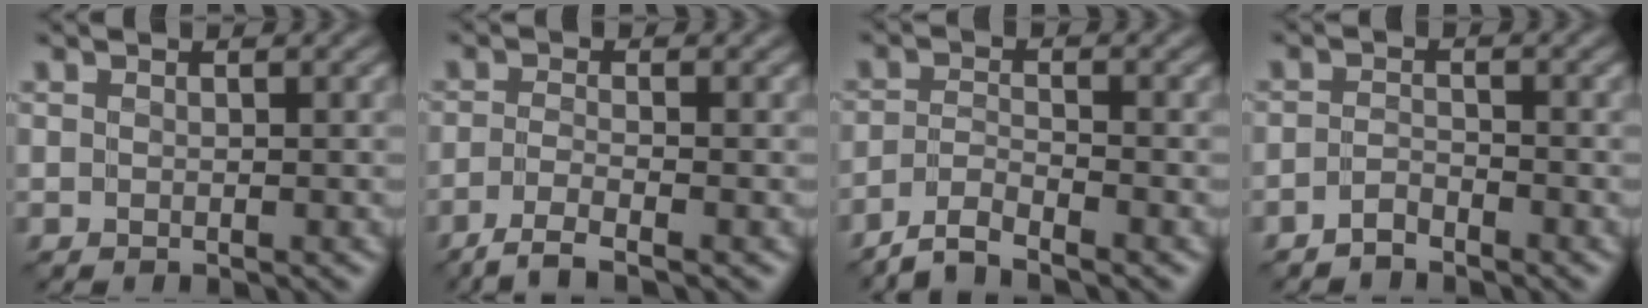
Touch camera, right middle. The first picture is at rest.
{"total": 2.8, "force": [-2.0, 0.3, 2.0], "torque": [-0.040, -0.004, -0.055]}
{"total": 3.0, "force": [-2.7, 0.2, 1.2], "torque": [-0.024, 0.000, -0.065]}
{"total": 1.3, "force": [-1.2, 0.2, 0.4], "torque": [-0.008, 0.007, -0.028]}